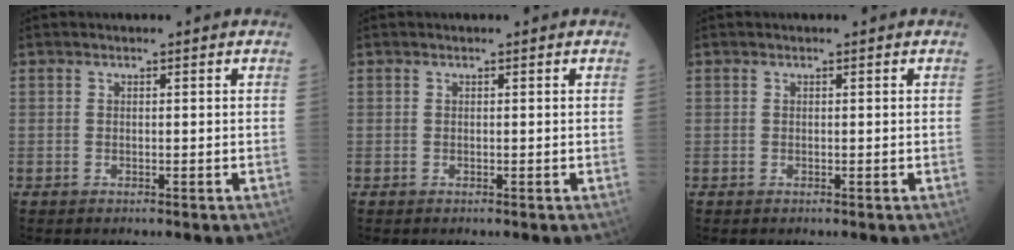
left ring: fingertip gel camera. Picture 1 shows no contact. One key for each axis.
{"total": 0.0}
{"total": 0.0}